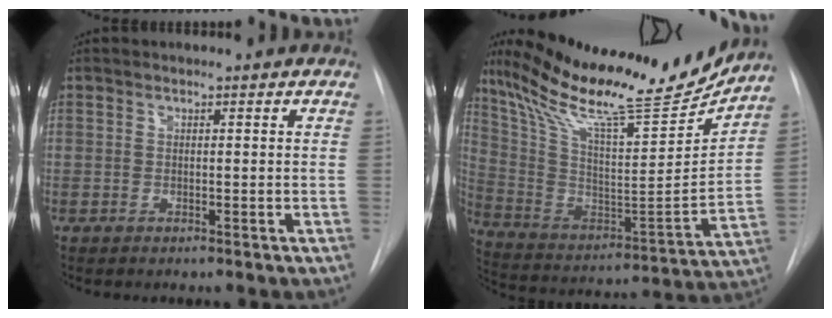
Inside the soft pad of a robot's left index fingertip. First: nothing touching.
{"total": 26.6, "force": [22.8, 3.4, 13.2], "torque": [-0.241, -0.043, 0.357]}